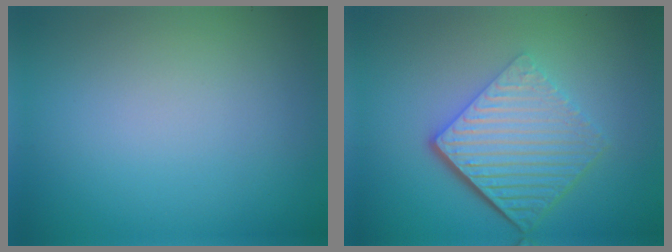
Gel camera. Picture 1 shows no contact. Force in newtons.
{"total": 7.0, "press": 4.5, "slide": 5.3}